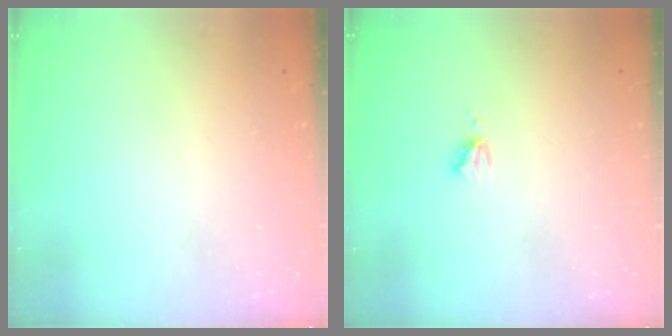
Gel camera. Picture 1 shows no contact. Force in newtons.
{"total": 3.7, "press": 3.7, "slide": 0.4}